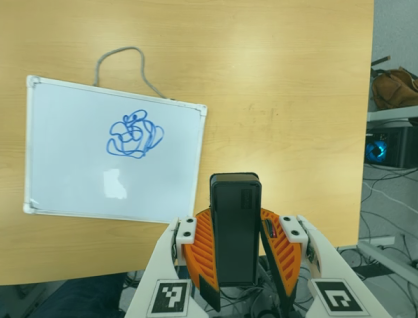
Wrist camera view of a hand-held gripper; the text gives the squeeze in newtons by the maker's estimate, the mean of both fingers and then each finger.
{"total": 5.6, "left": 5.5, "right": 5.7}